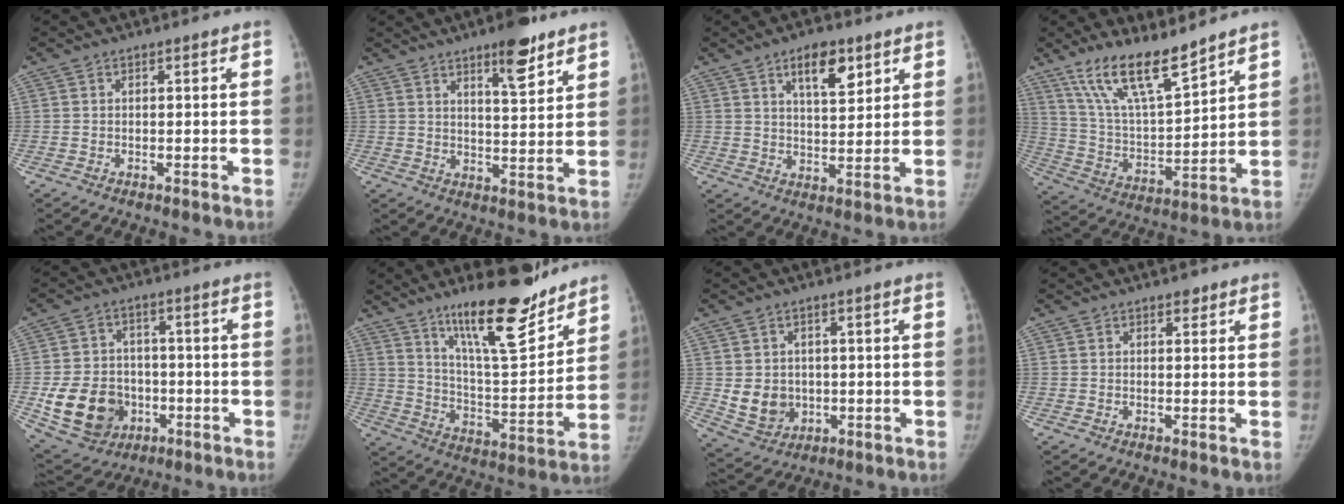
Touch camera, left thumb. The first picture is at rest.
{"total": 8.9, "force": [5.9, 2.4, 6.1], "torque": [-0.075, -0.037, 0.088]}
{"total": 8.4, "force": [4.4, 3.7, 6.0], "torque": [-0.073, -0.024, 0.069]}
{"total": 15.4, "force": [11.6, 3.8, 9.5], "torque": [-0.153, -0.065, 0.227]}
{"total": 14.9, "force": [-4.1, 12.2, 7.4], "torque": [-0.113, 0.014, -0.053]}
{"total": 19.1, "force": [14.1, 4.8, 12.0], "torque": [-0.153, -0.094, 0.235]}
{"total": 7.4, "force": [-0.4, 6.4, 3.7], "torque": [-0.035, -0.005, 0.012]}
{"total": 1.2, "force": [0.8, 0.8, 0.5], "torque": [0.001, -0.003, 0.008]}